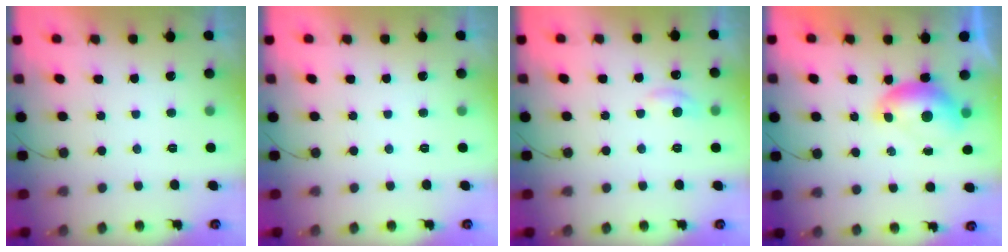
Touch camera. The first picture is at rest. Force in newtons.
{"total": 0.0}
{"total": 6.7, "press": 6.6, "slide": 0.8}
{"total": 7.4, "press": 7.3, "slide": 1.1}